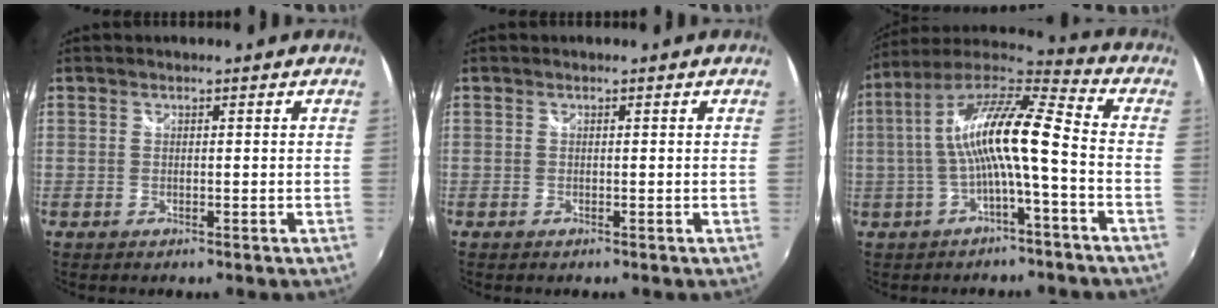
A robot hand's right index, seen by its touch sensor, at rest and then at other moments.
{"total": 0.0}
{"total": 13.8, "force": [-1.7, 1.8, 13.6], "torque": [-0.257, 0.018, -0.031]}